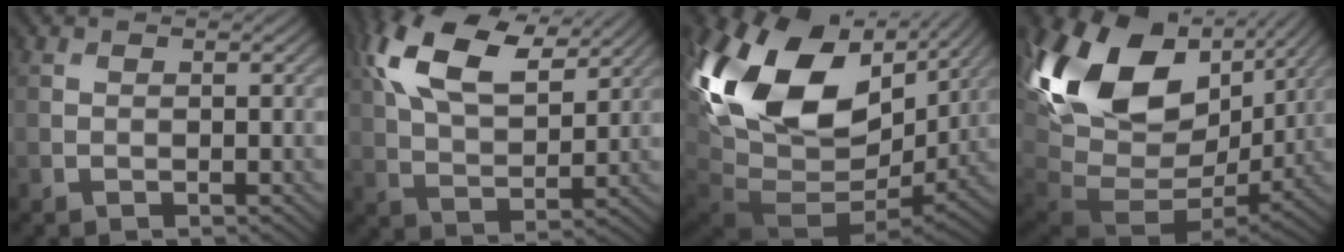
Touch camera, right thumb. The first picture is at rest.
{"total": 13.6, "force": [6.9, 6.5, 9.8], "torque": [-0.218, 0.015, 0.127]}
{"total": 20.8, "force": [4.9, 14.1, 14.5], "torque": [-0.313, -0.022, 0.118]}
{"total": 20.6, "force": [5.2, 13.7, 14.4], "torque": [-0.290, -0.020, 0.120]}